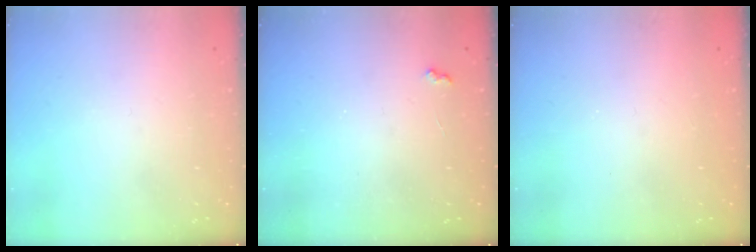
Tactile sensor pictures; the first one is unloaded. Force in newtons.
{"total": 3.6, "press": 3.5, "slide": 0.5}
{"total": 1.1, "press": 1.0, "slide": 0.1}